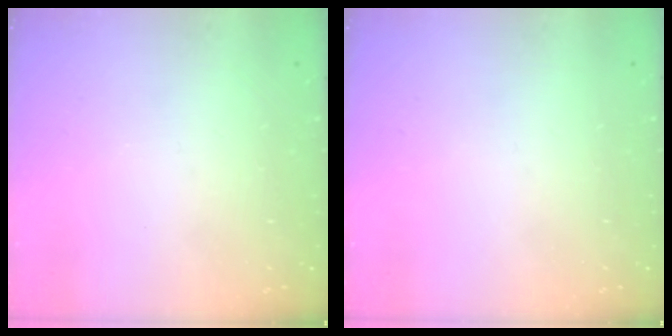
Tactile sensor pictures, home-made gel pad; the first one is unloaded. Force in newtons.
{"total": 0.0}